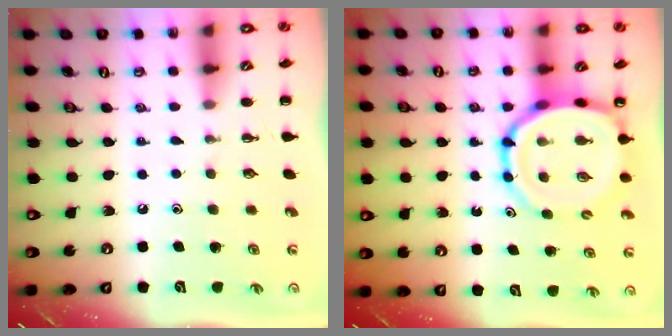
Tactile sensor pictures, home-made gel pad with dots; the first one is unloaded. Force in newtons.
{"total": 11.8, "press": 11.4, "slide": 3.0}